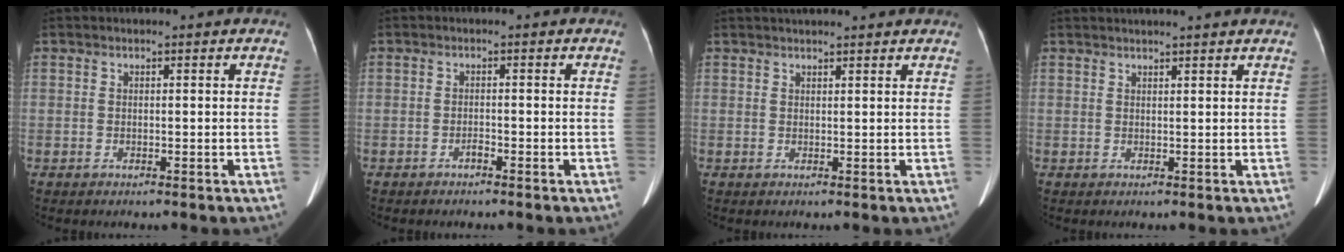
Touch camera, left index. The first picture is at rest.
{"total": 0.9, "force": [-0.8, 0.1, 0.4], "torque": [-0.008, 0.002, -0.014]}
{"total": 6.6, "force": [6.0, 0.2, 2.6], "torque": [-0.030, 0.034, 0.073]}
{"total": 5.5, "force": [5.0, -0.6, 2.2], "torque": [-0.024, 0.027, 0.057]}